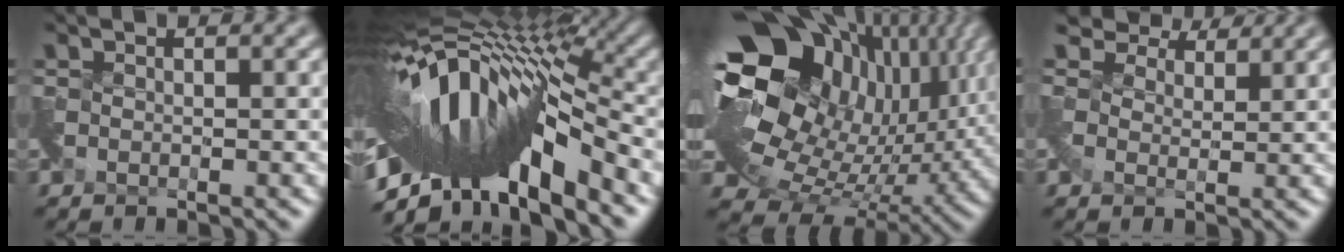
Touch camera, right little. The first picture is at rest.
{"total": 13.6, "force": [-3.1, 5.1, 12.2], "torque": [-0.209, 0.035, -0.053]}
{"total": 18.9, "force": [4.7, 12.9, 13.0], "torque": [-0.241, -0.020, 0.117]}
{"total": 3.9, "force": [3.1, 2.0, 1.4], "torque": [-0.037, 0.014, 0.042]}